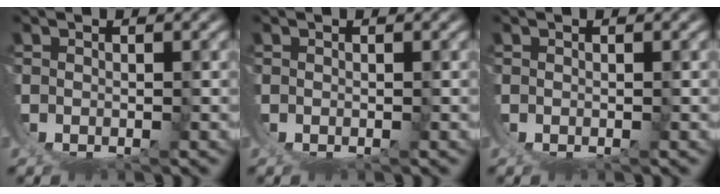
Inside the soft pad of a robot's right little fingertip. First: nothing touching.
{"total": 0.0}
{"total": 0.0}